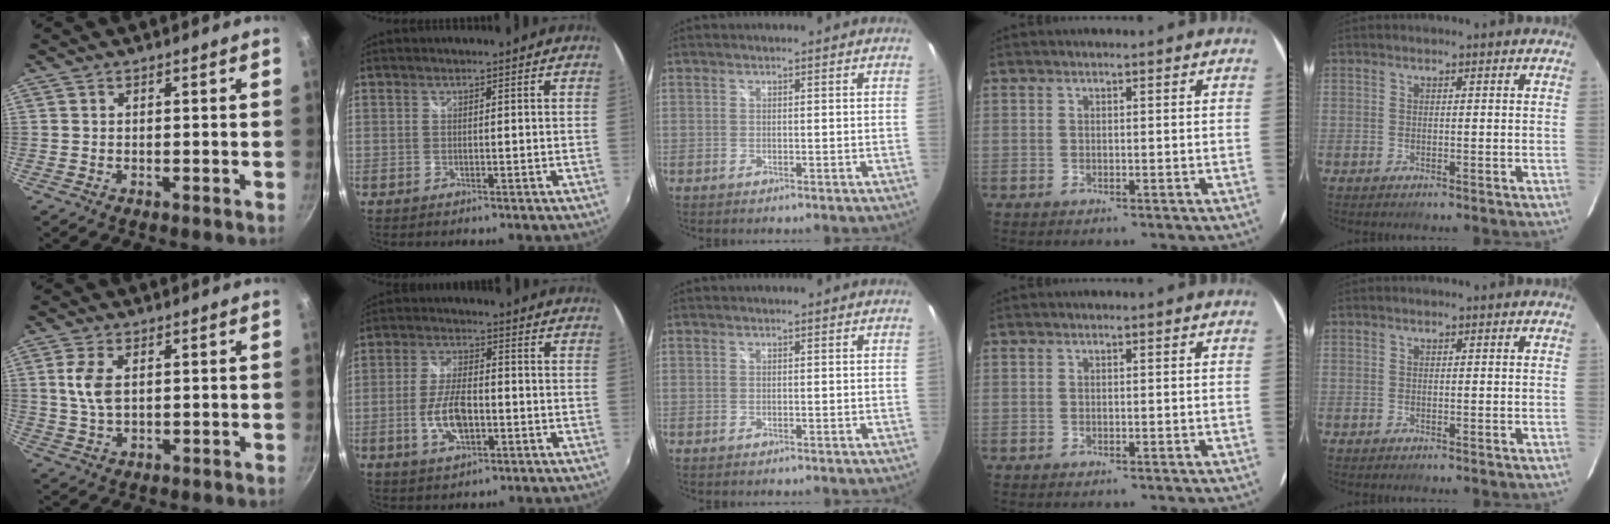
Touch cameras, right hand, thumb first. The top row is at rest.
{"thumb": {"total": 5.7, "force": [1.3, 3.1, 4.6], "torque": [-0.095, -0.002, 0.026]}, "index": {"total": 8.8, "force": [-2.3, 4.1, 7.5], "torque": [-0.151, -0.002, -0.040]}}